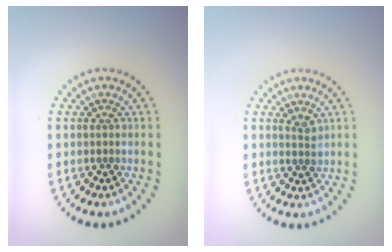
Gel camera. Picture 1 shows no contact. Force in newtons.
{"total": 1.0, "press": 0.9, "slide": 0.6}